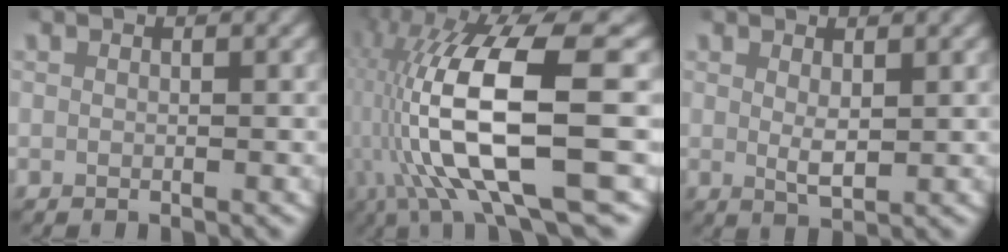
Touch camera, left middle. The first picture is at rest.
{"total": 13.3, "force": [-0.6, 5.2, 12.2], "torque": [-0.219, -0.012, 0.004]}
{"total": 1.9, "force": [0.7, 0.7, 1.7], "torque": [-0.032, -0.010, 0.018]}